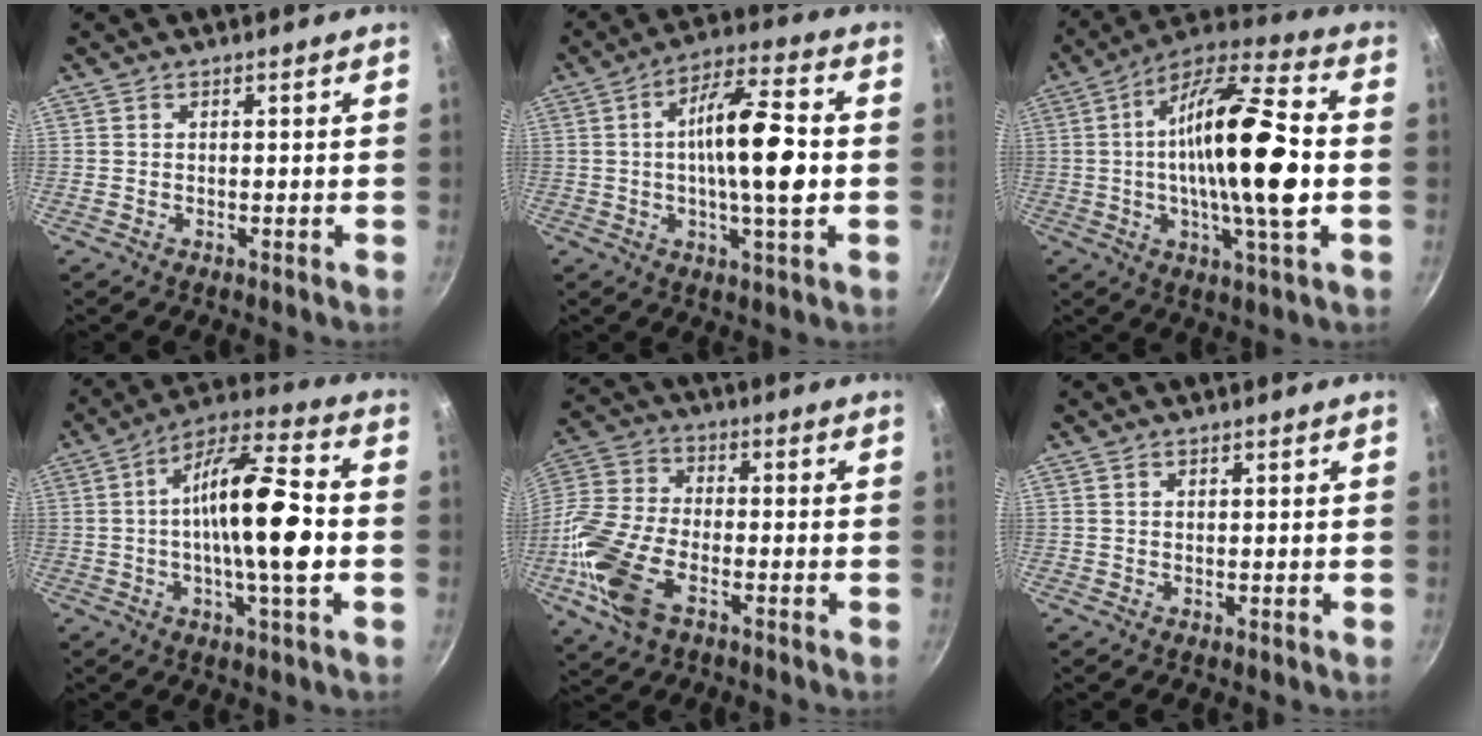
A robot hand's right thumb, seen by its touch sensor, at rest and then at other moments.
{"total": 14.3, "force": [-0.3, 3.8, 13.8], "torque": [-0.229, 0.023, -0.013]}
{"total": 21.4, "force": [-0.6, 5.4, 20.7], "torque": [-0.356, 0.022, -0.026]}
{"total": 17.3, "force": [-1.1, 4.7, 16.6], "torque": [-0.276, 0.029, -0.030]}
{"total": 15.8, "force": [-5.8, 8.5, 12.0], "torque": [-0.255, 0.020, -0.129]}
{"total": 0.6, "force": [0.4, 0.3, 0.2], "torque": [-0.002, 0.000, 0.008]}